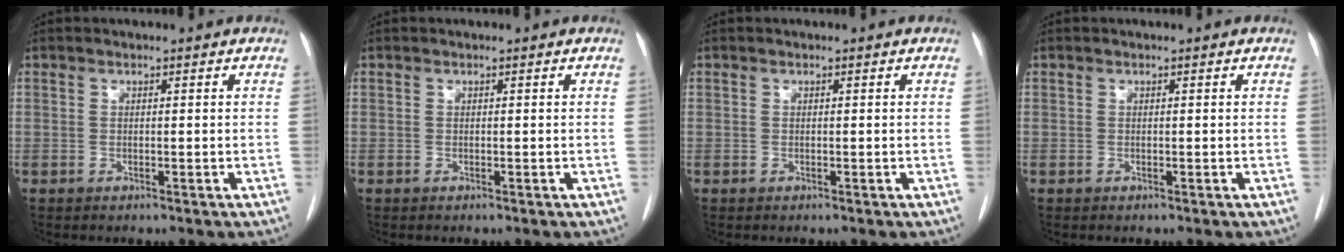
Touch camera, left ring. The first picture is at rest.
{"total": 0.0}
{"total": 0.0}
{"total": 0.0}